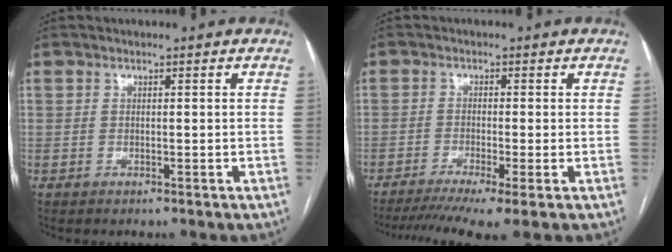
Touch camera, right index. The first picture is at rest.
{"total": 8.5, "force": [-5.8, 0.3, 6.3], "torque": [-0.102, -0.013, -0.094]}